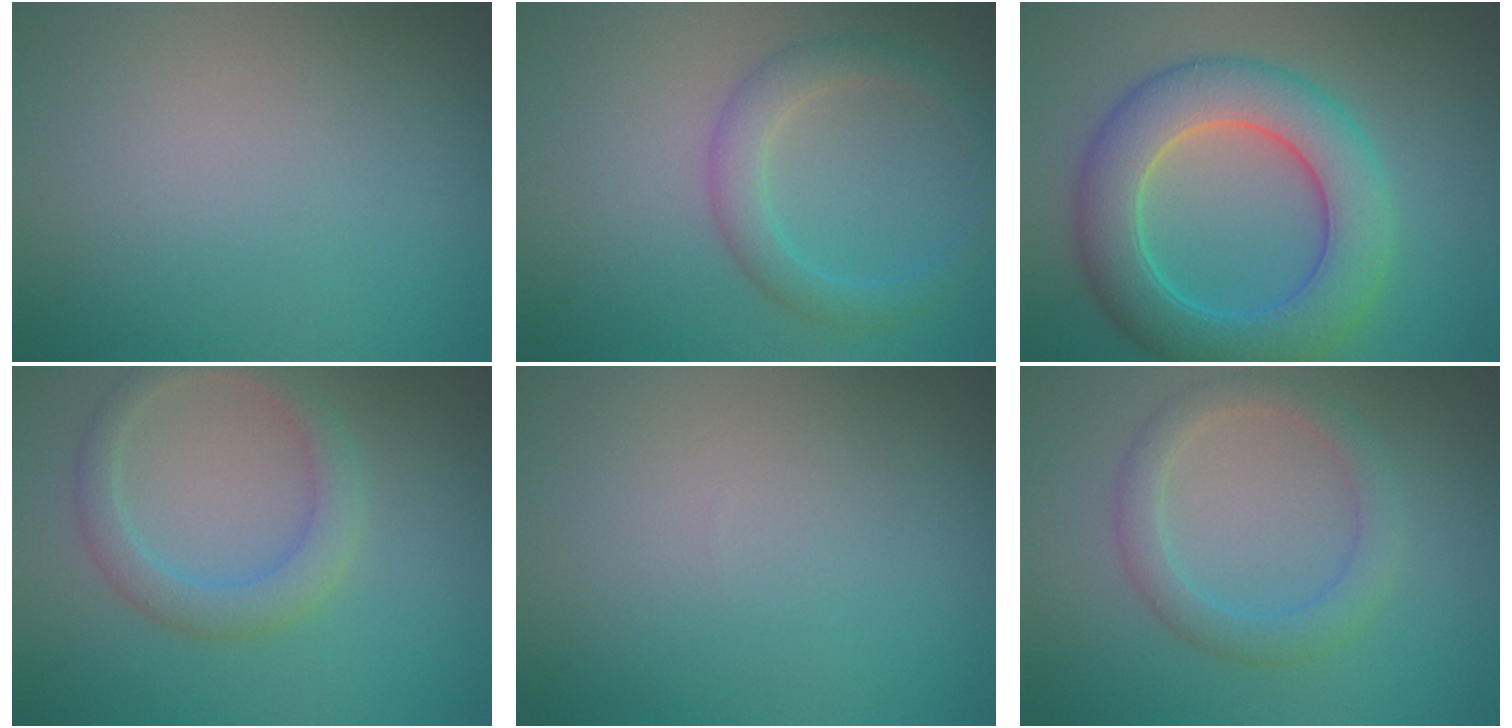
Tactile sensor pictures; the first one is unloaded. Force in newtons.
{"total": 2.8, "press": 2.8, "slide": 0.0}
{"total": 8.2, "press": 8.2, "slide": 0.2}
{"total": 2.9, "press": 2.9, "slide": 0.3}
{"total": 0.0}
{"total": 2.9, "press": 2.8, "slide": 0.1}